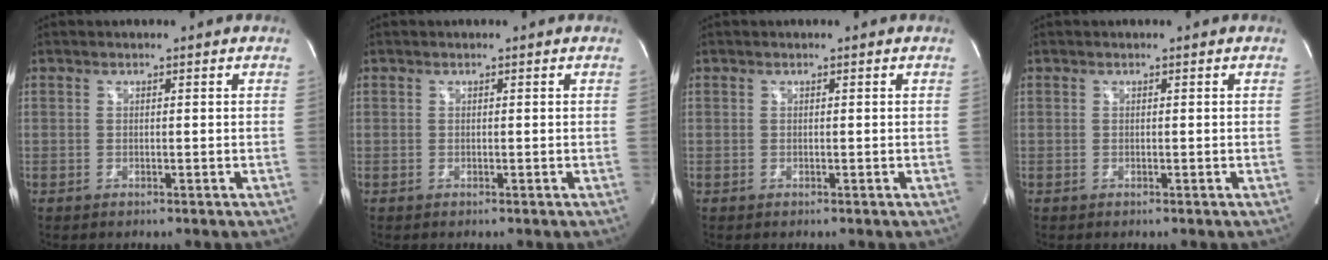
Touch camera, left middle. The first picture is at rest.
{"total": 0.0}
{"total": 0.0}
{"total": 0.0}